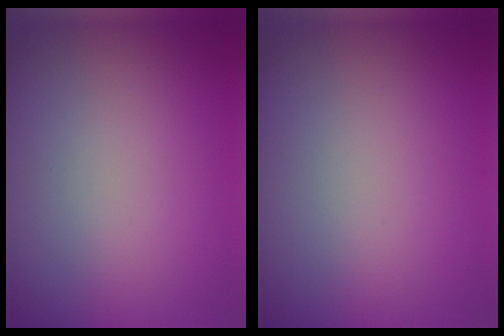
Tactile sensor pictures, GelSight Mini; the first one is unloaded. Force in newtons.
{"total": 0.0}